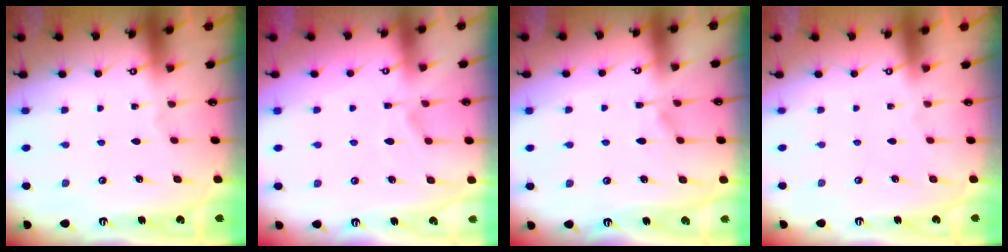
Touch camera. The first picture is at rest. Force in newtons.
{"total": 1.7, "press": 1.1, "slide": 1.2}
{"total": 5.5, "press": 5.5, "slide": 0.7}
{"total": 1.5, "press": 1.4, "slide": 0.6}